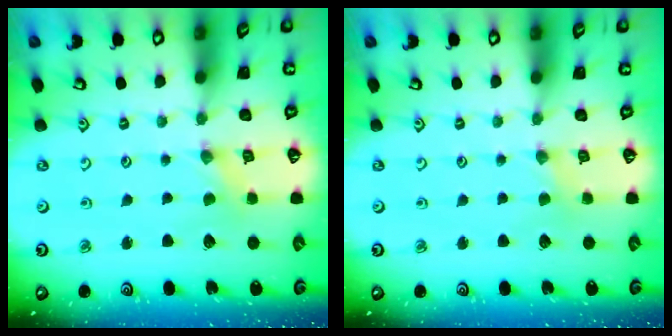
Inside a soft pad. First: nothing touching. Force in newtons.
{"total": 1.6, "press": 1.5, "slide": 0.4}